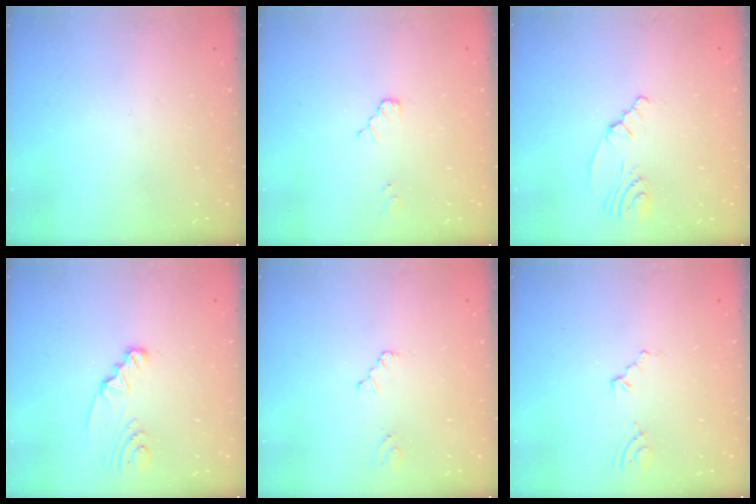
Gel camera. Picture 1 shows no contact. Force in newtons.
{"total": 2.9, "press": 2.8, "slide": 0.4}
{"total": 2.2, "press": 1.9, "slide": 1.0}
{"total": 2.4, "press": 2.4, "slide": 0.3}
{"total": 2.2, "press": 2.2, "slide": 0.4}
{"total": 2.7, "press": 1.9, "slide": 2.0}